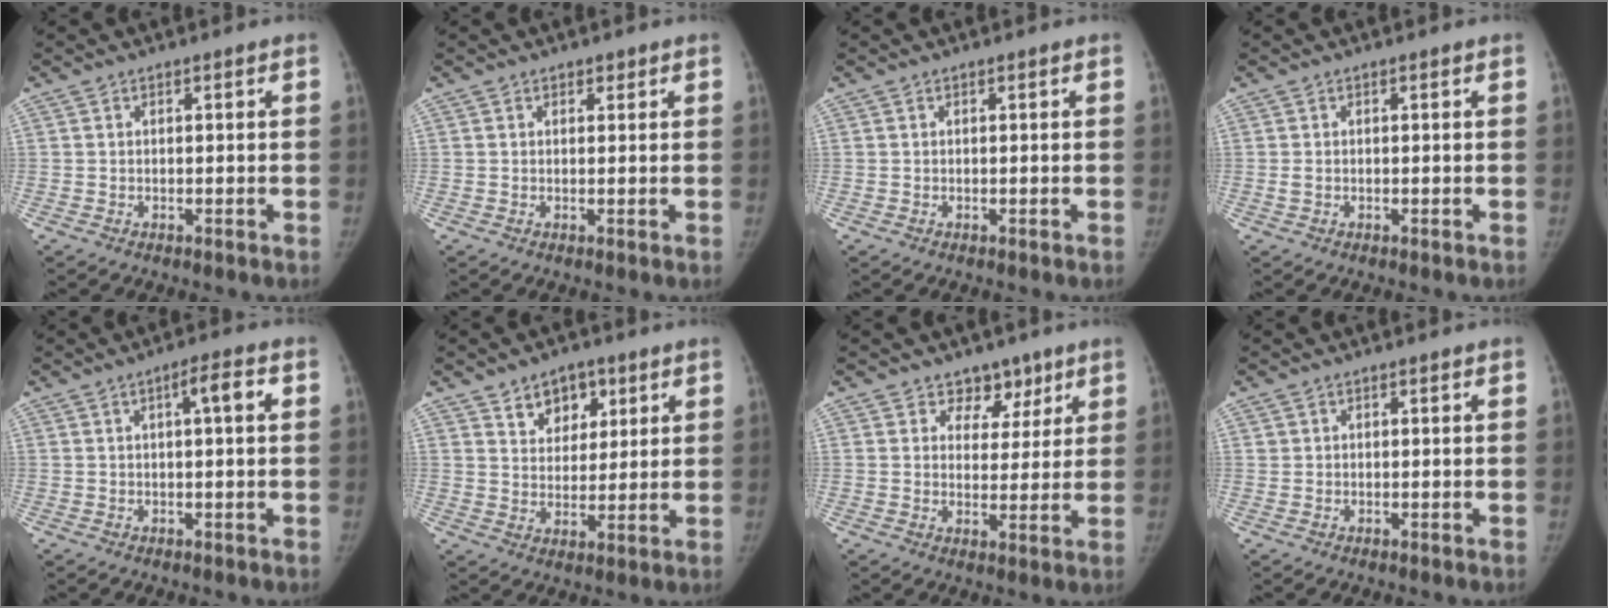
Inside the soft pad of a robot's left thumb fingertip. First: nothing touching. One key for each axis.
{"total": 1.0, "fx": 0.7, "fy": 0.5, "fz": 0.3, "tx": 0.006, "ty": -0.004, "tz": 0.009}
{"total": 0.0}
{"total": 0.9, "fx": -0.1, "fy": 0.7, "fz": 0.6, "tx": -0.020, "ty": 0.000, "tz": -0.002}
{"total": 4.0, "fx": 0.8, "fy": 0.6, "fz": 3.8, "tx": -0.061, "ty": 0.014, "tz": 0.011}
{"total": 7.7, "fx": 4.3, "fy": 5.2, "fz": 3.5, "tx": -0.016, "ty": -0.022, "tz": 0.071}
{"total": 5.9, "fx": 4.0, "fy": 4.2, "fz": 1.3, "tx": 0.024, "ty": -0.019, "tz": 0.059}
{"total": 0.6, "fx": 0.2, "fy": 0.5, "fz": 0.0, "tx": 0.006, "ty": 0.002, "tz": 0.002}